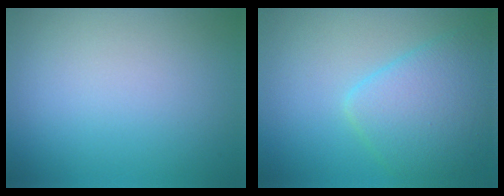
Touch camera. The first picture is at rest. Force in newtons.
{"total": 5.5, "press": 5.5, "slide": 0.1}